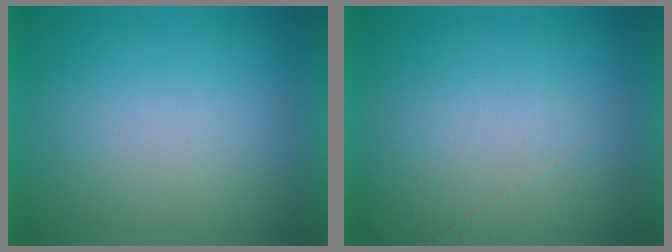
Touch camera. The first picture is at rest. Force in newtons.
{"total": 1.0}